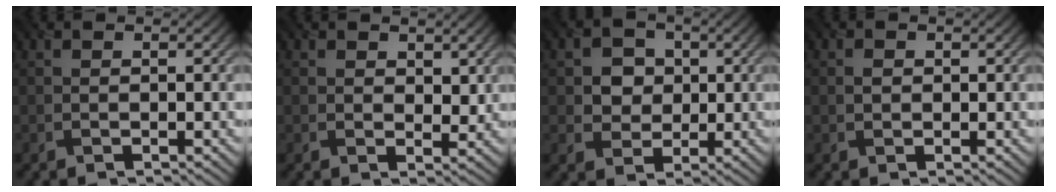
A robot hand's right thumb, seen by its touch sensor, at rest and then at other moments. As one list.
[{"total": 2.4, "force": [1.4, 1.4, 1.4], "torque": [-0.025, -0.008, 0.026]}, {"total": 4.7, "force": [0.8, 4.3, 1.8], "torque": [-0.054, -0.003, 0.004]}, {"total": 1.0, "force": [0.1, 0.9, 0.5], "torque": [-0.014, -0.001, 0.000]}]